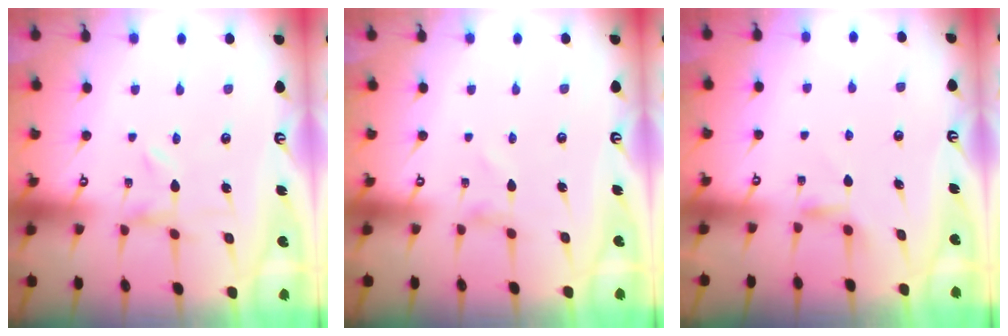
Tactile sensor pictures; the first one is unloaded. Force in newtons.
{"total": 0.8, "press": 0.7, "slide": 0.1}
{"total": 3.0, "press": 2.9, "slide": 0.5}